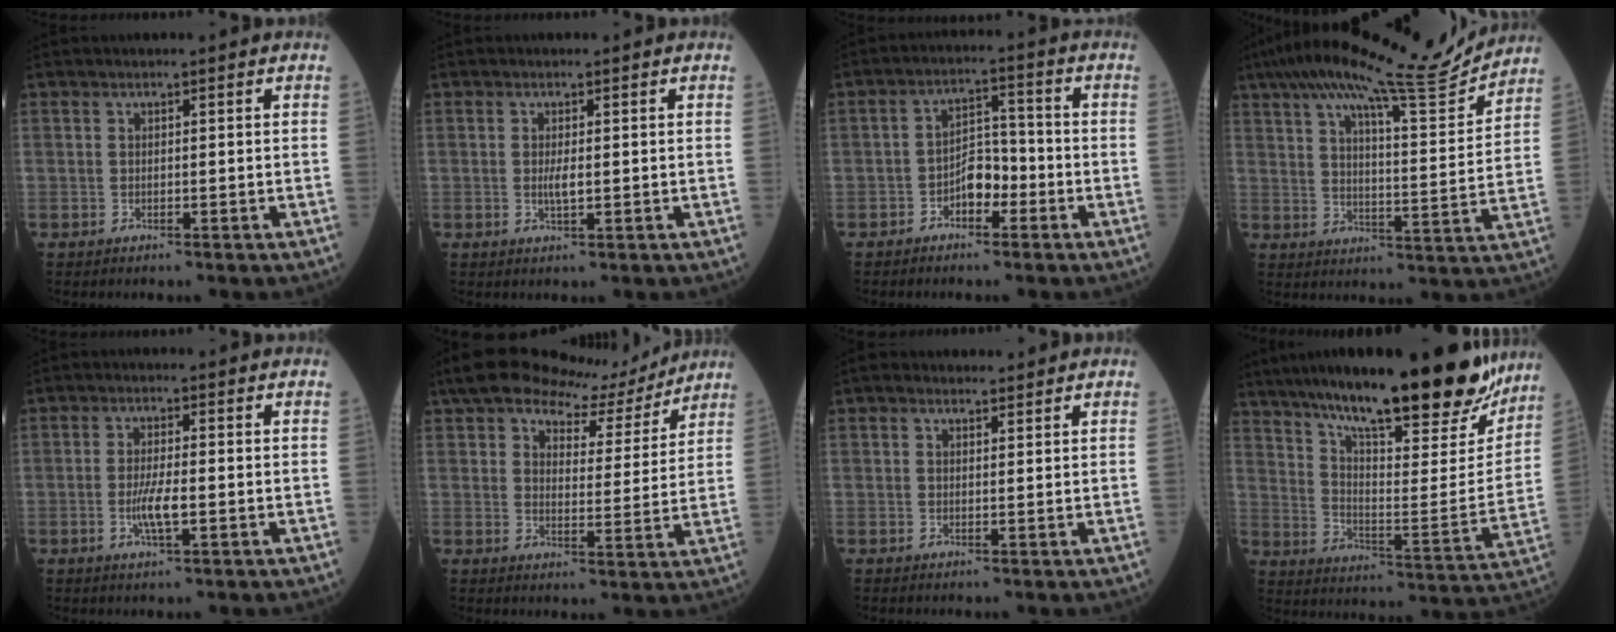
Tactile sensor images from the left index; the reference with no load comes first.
{"total": 1.8, "force": [0.0, 0.5, 1.8], "torque": [-0.040, -0.002, 0.001]}
{"total": 5.0, "force": [-2.4, 2.6, 3.6], "torque": [-0.062, 0.015, -0.046]}
{"total": 19.1, "force": [16.6, 1.3, 9.2], "torque": [-0.154, -0.001, 0.239]}
{"total": 4.2, "force": [-1.1, 0.7, 4.0], "torque": [-0.084, -0.004, -0.019]}
{"total": 12.7, "force": [10.9, 4.3, 4.8], "torque": [-0.073, 0.016, 0.151]}
{"total": 1.4, "force": [1.2, 0.8, 0.3], "torque": [-0.013, 0.010, 0.017]}
{"total": 28.5, "force": [22.7, 4.9, 16.7], "torque": [-0.262, -0.021, 0.322]}